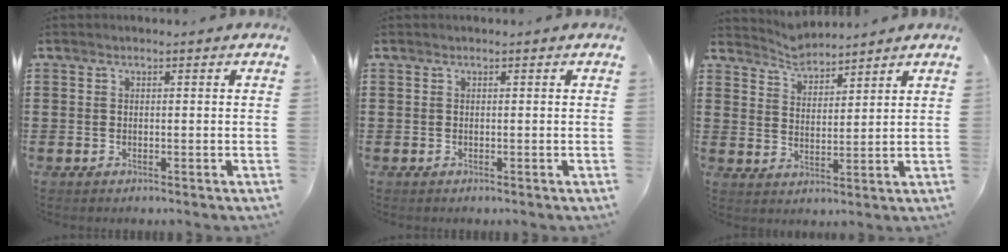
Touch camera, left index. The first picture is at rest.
{"total": 0.0}
{"total": 3.6, "force": [3.6, 0.3, -0.2], "torque": [-0.012, -0.017, 0.064]}